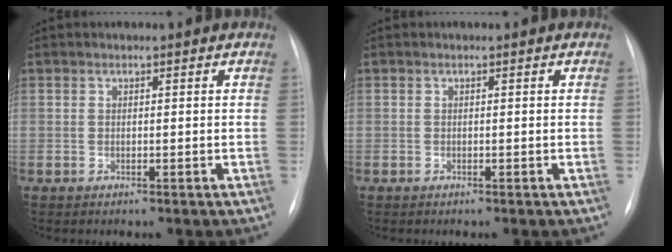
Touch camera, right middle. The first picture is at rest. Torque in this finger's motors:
{"motor_torque": [0.98, -0.97, 0.04, -0.08]}